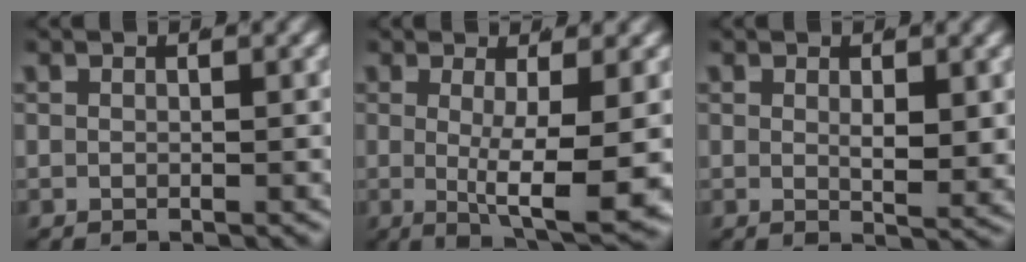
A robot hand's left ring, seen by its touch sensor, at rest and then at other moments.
{"total": 7.8, "force": [-1.1, 1.6, 7.5], "torque": [-0.107, -0.026, -0.003]}
{"total": 2.1, "force": [0.6, 0.1, 2.0], "torque": [-0.032, -0.019, 0.017]}